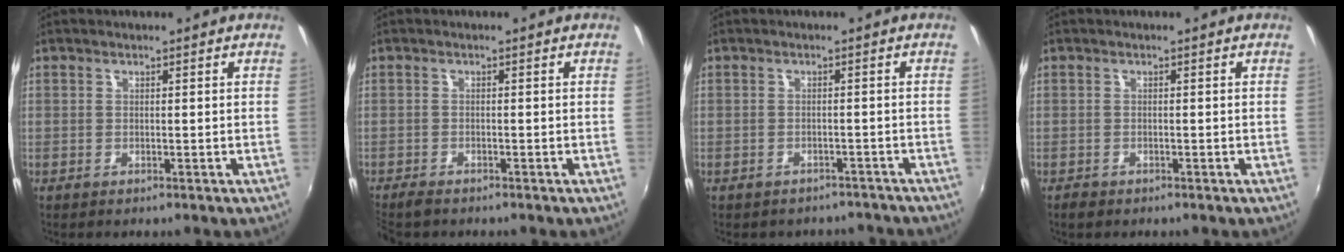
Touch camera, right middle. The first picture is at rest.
{"total": 3.1, "force": [-2.8, 0.6, 1.2], "torque": [-0.031, -0.018, -0.054]}
{"total": 6.4, "force": [-5.4, 3.3, 1.1], "torque": [-0.022, 0.008, -0.060]}
{"total": 1.5, "force": [-1.2, 0.8, 0.4], "torque": [-0.013, -0.004, -0.020]}